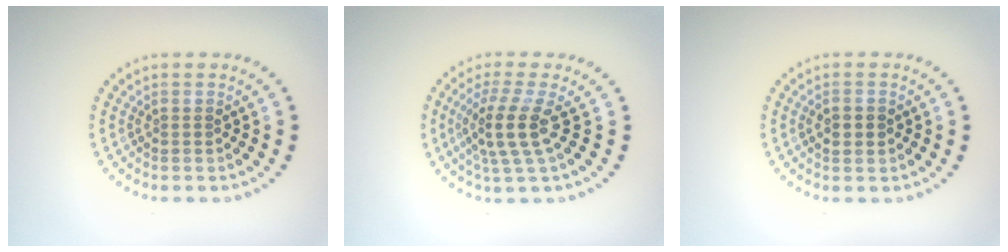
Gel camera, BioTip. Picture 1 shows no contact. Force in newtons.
{"total": 3.7, "press": 2.7, "slide": 2.5}
{"total": 2.1, "press": 2.1, "slide": 0.0}